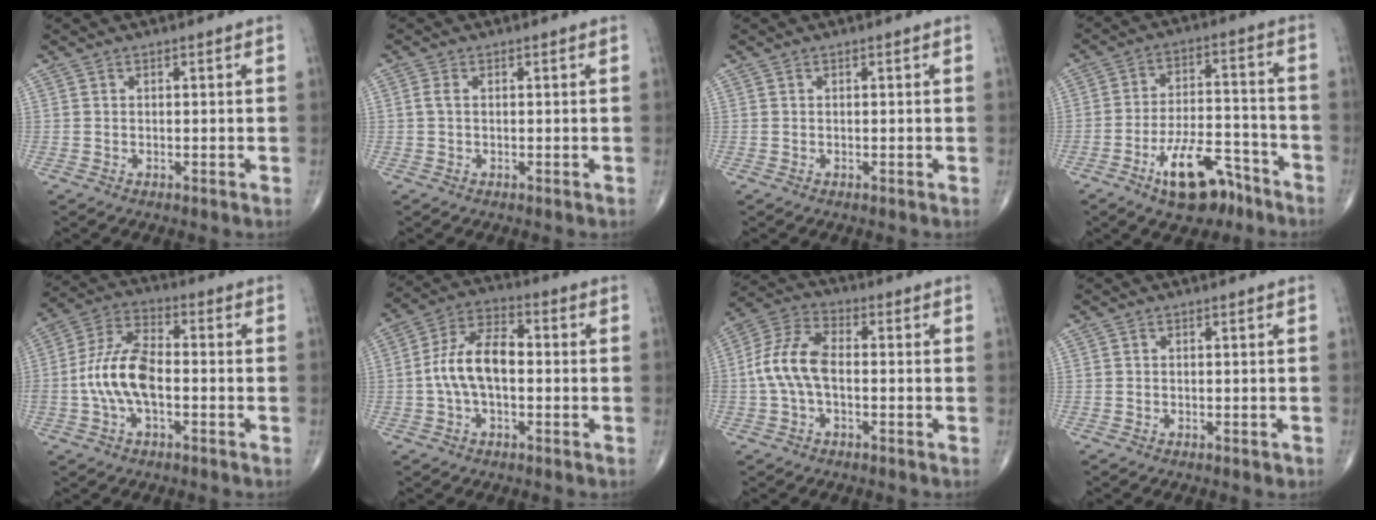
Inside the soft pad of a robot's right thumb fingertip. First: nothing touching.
{"total": 1.3, "force": [0.1, 0.7, 1.0], "torque": [-0.024, 0.002, 0.000]}
{"total": 0.0}
{"total": 12.6, "force": [-7.7, 5.7, 8.2], "torque": [-0.118, 0.059, -0.127]}
{"total": 11.3, "force": [-1.9, 5.6, 9.6], "torque": [-0.200, 0.036, -0.042]}
{"total": 10.6, "force": [-0.7, 5.7, 8.9], "torque": [-0.171, 0.034, -0.021]}
{"total": 10.0, "force": [-0.9, 5.5, 8.3], "torque": [-0.179, 0.033, -0.025]}
{"total": 0.5, "force": [-0.3, 0.3, 0.3], "torque": [-0.003, 0.000, -0.004]}